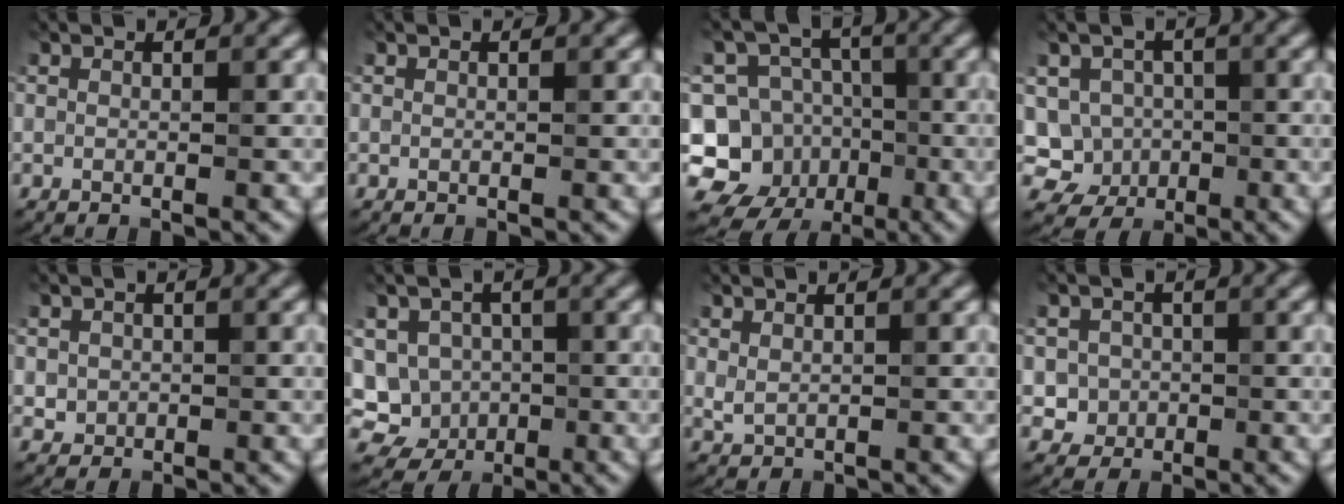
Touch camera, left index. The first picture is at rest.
{"total": 0.0}
{"total": 10.9, "force": [-3.9, 9.9, 2.8], "torque": [-0.051, 0.005, -0.077]}
{"total": 4.8, "force": [-0.9, 4.6, 1.3], "torque": [-0.007, 0.008, -0.035]}
{"total": 1.3, "force": [0.1, 1.2, 0.3], "torque": [0.002, -0.006, 0.003]}
{"total": 7.4, "force": [-1.2, 6.9, 2.3], "torque": [-0.028, 0.012, -0.043]}
{"total": 0.9, "force": [0.6, 0.4, 0.5], "torque": [-0.014, -0.004, 0.018]}
{"total": 2.4, "force": [-0.3, 2.3, 0.4], "torque": [0.010, -0.003, -0.009]}